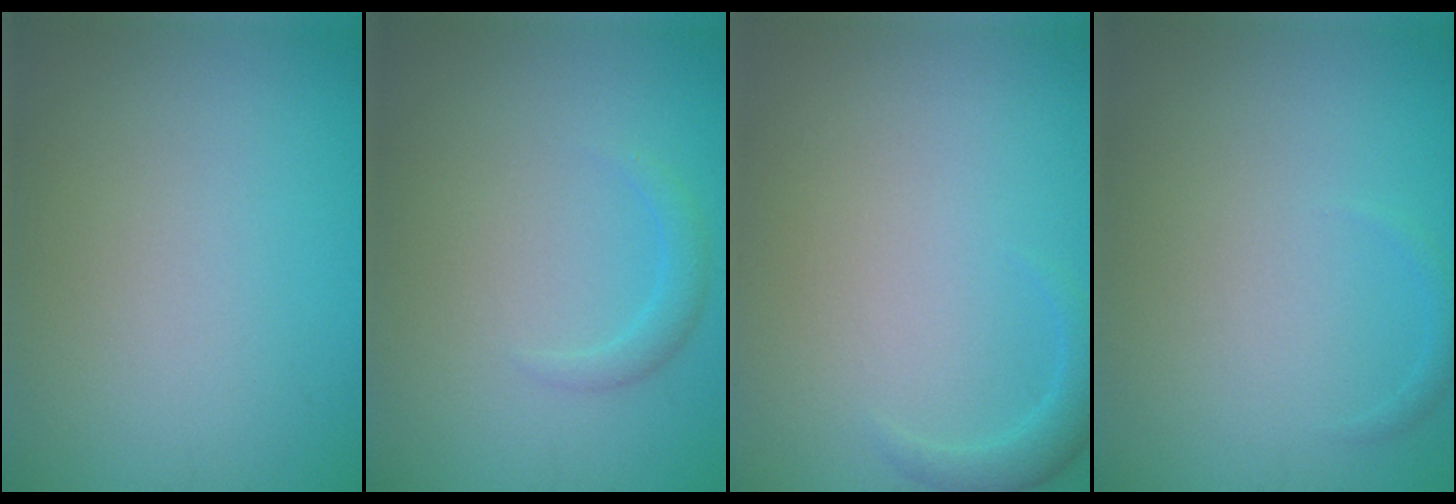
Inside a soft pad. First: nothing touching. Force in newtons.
{"total": 1.3, "press": 1.3, "slide": 0.2}
{"total": 1.5, "press": 1.5, "slide": 0.0}
{"total": 0.6, "press": 0.6, "slide": 0.0}